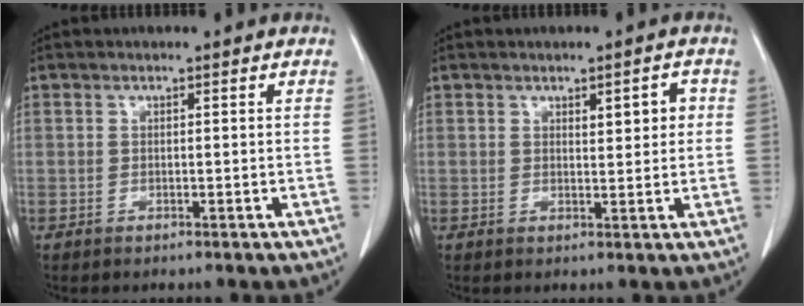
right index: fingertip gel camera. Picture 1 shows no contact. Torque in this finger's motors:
{"motor_torque": [0.02, 0.13, 0.04, 0.01]}